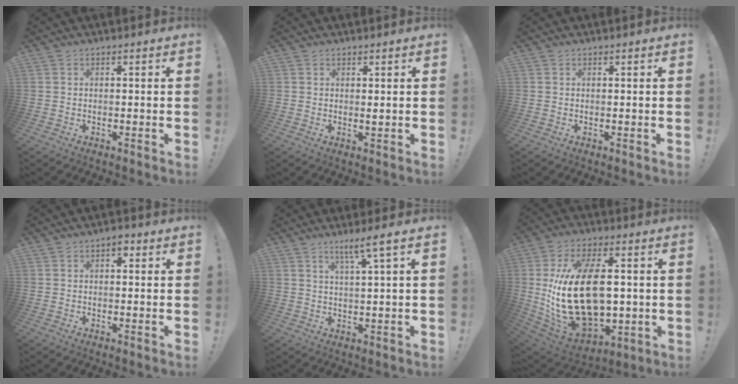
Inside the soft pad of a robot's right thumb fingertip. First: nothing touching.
{"total": 0.7, "force": [0.5, 0.2, 0.4], "torque": [0.006, -0.009, 0.007]}
{"total": 0.0}
{"total": 1.9, "force": [0.5, 1.3, 1.3], "torque": [-0.014, 0.002, 0.004]}
{"total": 5.3, "force": [2.9, -0.7, 4.4], "torque": [-0.078, -0.011, 0.044]}
{"total": 26.8, "force": [0.8, 16.1, 21.5], "torque": [-0.422, -0.013, 0.024]}